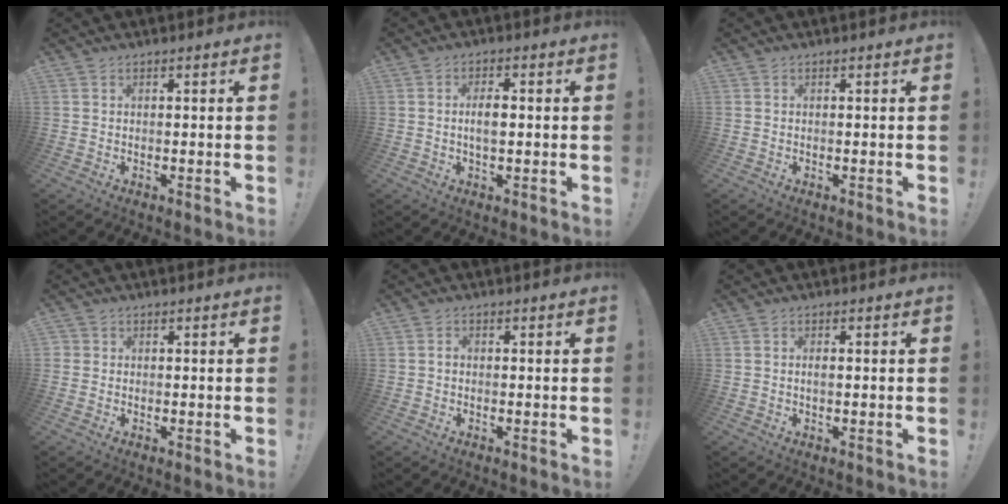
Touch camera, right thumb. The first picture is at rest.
{"total": 4.4, "force": [-0.1, 1.9, 3.9], "torque": [-0.064, 0.002, -0.008]}
{"total": 0.0}
{"total": 1.1, "force": [0.1, 1.1, 0.3], "torque": [-0.009, 0.003, 0.003]}
{"total": 1.0, "force": [-0.6, 0.7, 0.4], "torque": [-0.012, 0.006, -0.010]}
{"total": 0.9, "force": [-0.1, 0.3, 0.8], "torque": [-0.016, 0.001, -0.002]}